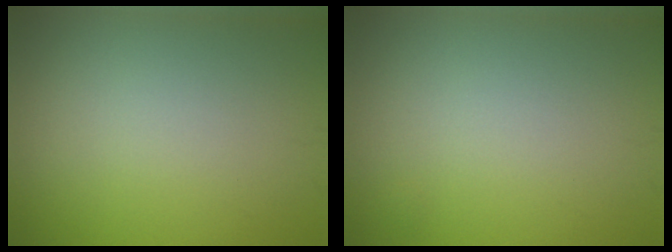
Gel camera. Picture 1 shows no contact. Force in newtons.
{"total": 0.0}